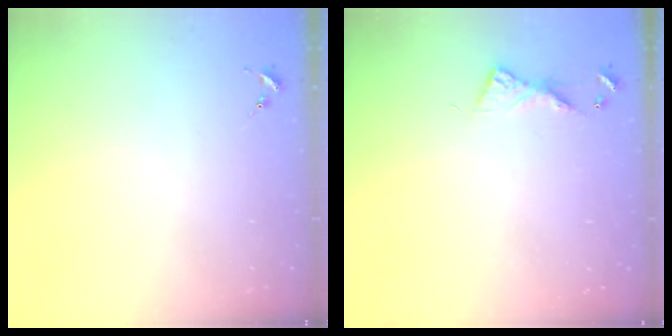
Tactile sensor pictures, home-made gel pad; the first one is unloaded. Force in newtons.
{"total": 5.5, "press": 5.5, "slide": 0.6}